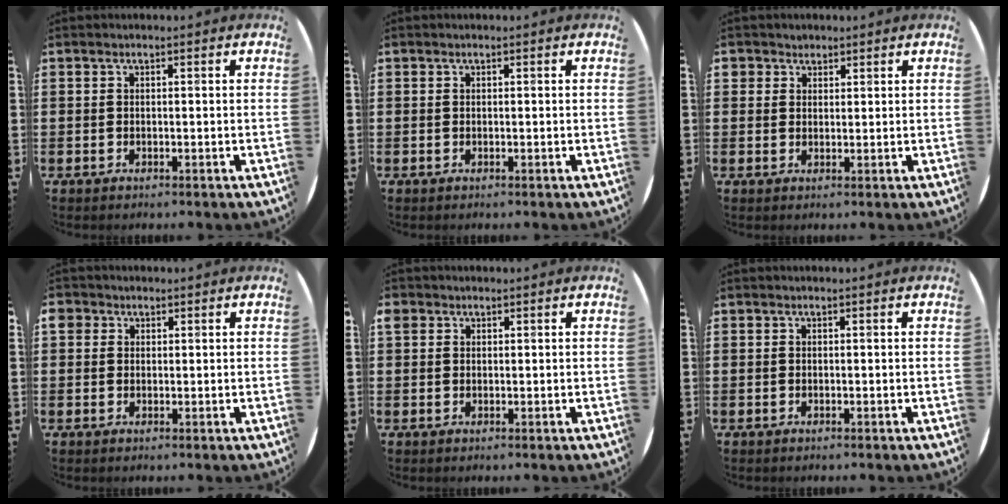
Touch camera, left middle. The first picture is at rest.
{"total": 0.0}
{"total": 1.9, "force": [1.5, 1.2, -0.2], "torque": [0.008, 0.002, 0.028]}
{"total": 1.6, "force": [1.1, 1.2, 0.1], "torque": [0.003, 0.002, 0.019]}
{"total": 1.2, "force": [0.9, 0.8, 0.1], "torque": [-0.004, 0.003, 0.019]}
{"total": 0.0}